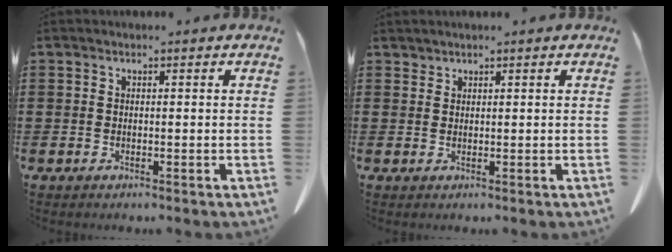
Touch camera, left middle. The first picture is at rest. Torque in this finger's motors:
{"motor_torque": [0.01, 0.08, -0.03, -0.02]}